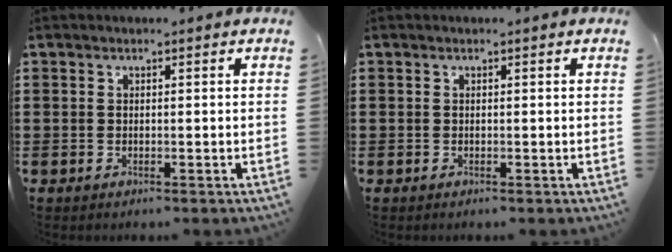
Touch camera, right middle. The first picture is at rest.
{"total": 0.0}